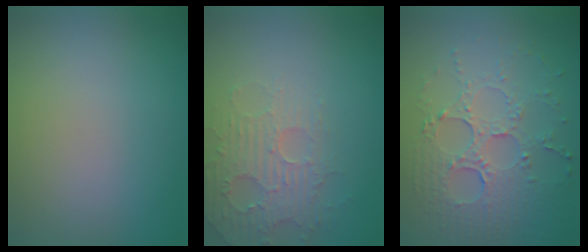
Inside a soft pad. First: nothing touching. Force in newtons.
{"total": 3.7, "press": 3.6, "slide": 0.7}
{"total": 5.6, "press": 3.9, "slide": 4.1}